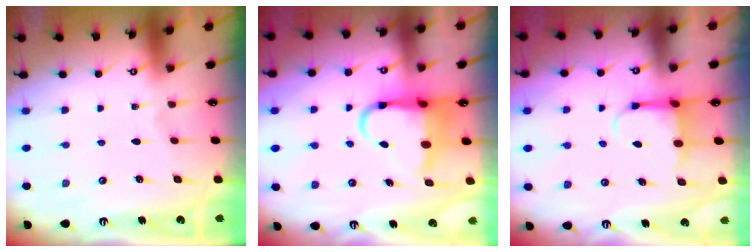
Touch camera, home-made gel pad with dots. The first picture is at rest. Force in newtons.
{"total": 7.6, "press": 7.4, "slide": 1.7}
{"total": 6.2, "press": 6.1, "slide": 1.2}